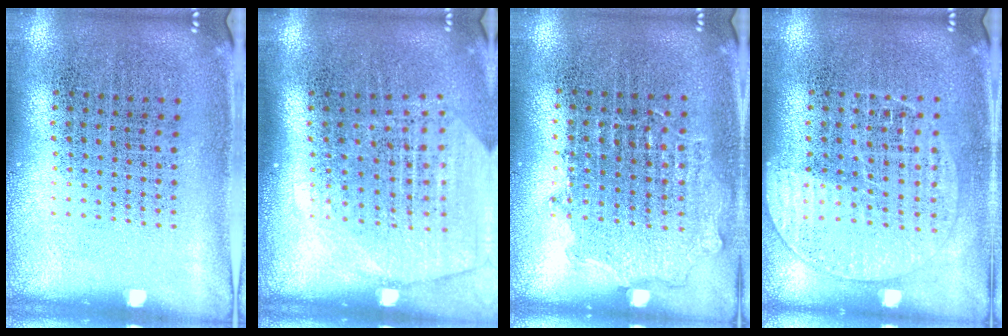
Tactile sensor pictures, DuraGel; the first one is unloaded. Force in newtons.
{"total": 1.9, "press": 1.6, "slide": 1.0}
{"total": 0.8, "press": 0.8, "slide": 0.2}
{"total": 1.4, "press": 1.3, "slide": 0.5}